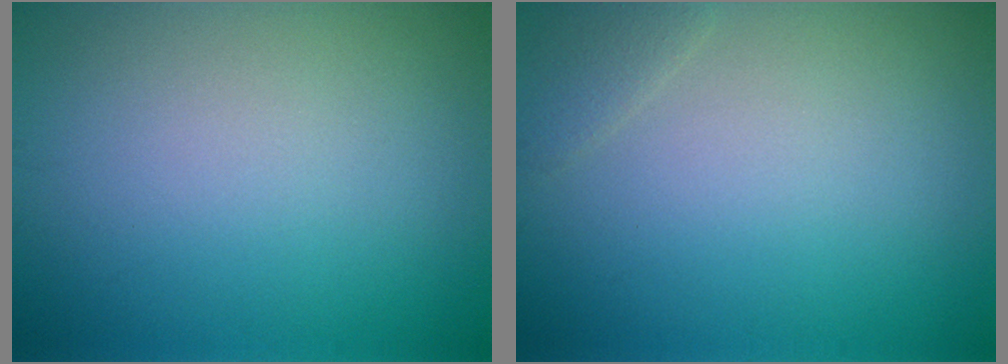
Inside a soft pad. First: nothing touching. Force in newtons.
{"total": 1.1, "press": 1.1, "slide": 0.0}